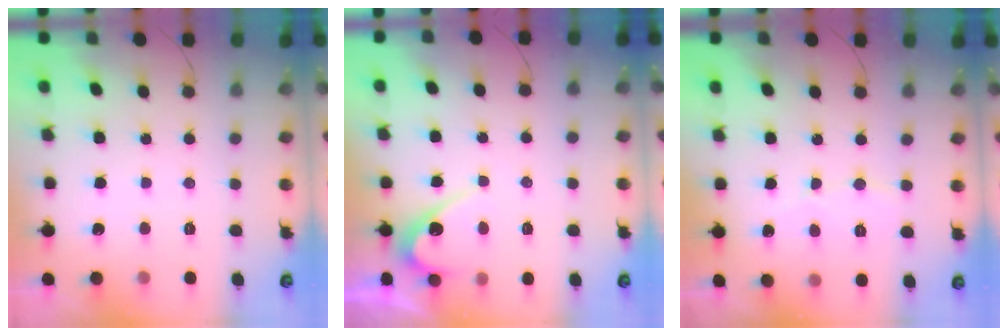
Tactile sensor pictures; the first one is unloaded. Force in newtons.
{"total": 5.8, "press": 5.8, "slide": 0.4}
{"total": 4.3, "press": 4.2, "slide": 0.5}